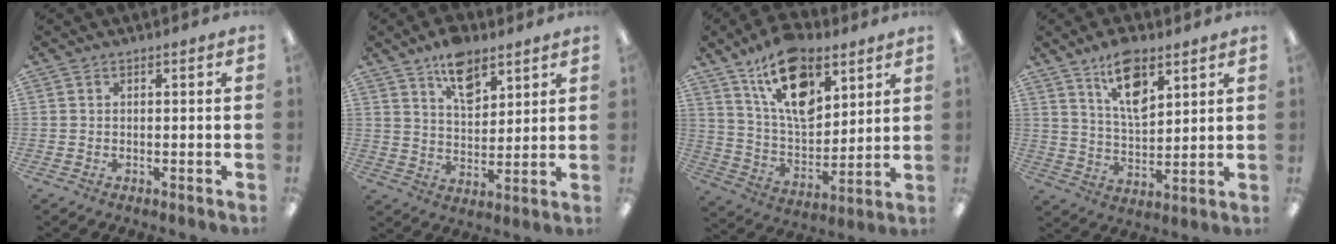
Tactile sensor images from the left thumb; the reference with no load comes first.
{"total": 10.2, "force": [7.0, 5.5, 5.1], "torque": [-0.071, -0.032, 0.122]}
{"total": 18.3, "force": [10.6, 9.5, 11.4], "torque": [-0.193, -0.041, 0.189]}
{"total": 11.9, "force": [7.3, 5.6, 7.5], "torque": [-0.123, -0.028, 0.128]}